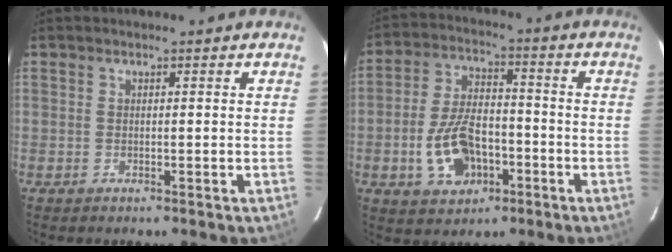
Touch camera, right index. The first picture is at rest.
{"total": 11.8, "force": [-4.2, 7.0, 8.5], "torque": [-0.179, 0.010, -0.061]}